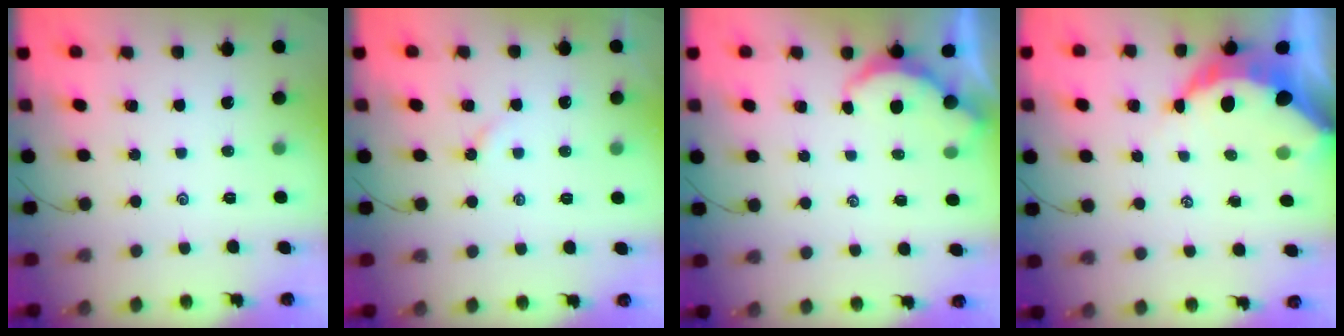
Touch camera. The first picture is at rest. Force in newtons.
{"total": 2.2, "press": 2.2, "slide": 0.4}
{"total": 2.7, "press": 2.7, "slide": 0.3}
{"total": 9.6, "press": 9.5, "slide": 0.8}